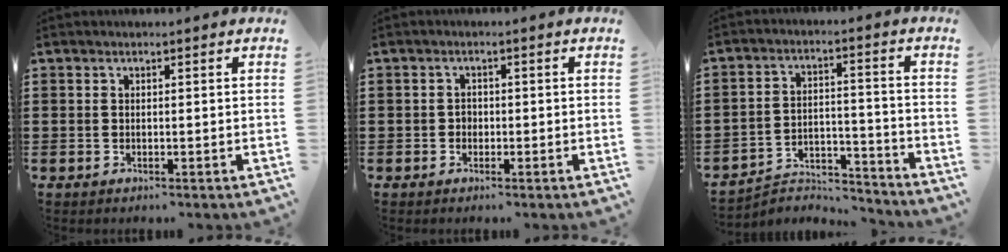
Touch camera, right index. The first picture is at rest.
{"total": 1.2, "force": [-0.4, 1.0, 0.5], "torque": [-0.013, 0.001, -0.009]}
{"total": 4.6, "force": [-4.5, 0.9, 0.8], "torque": [-0.018, 0.008, -0.092]}